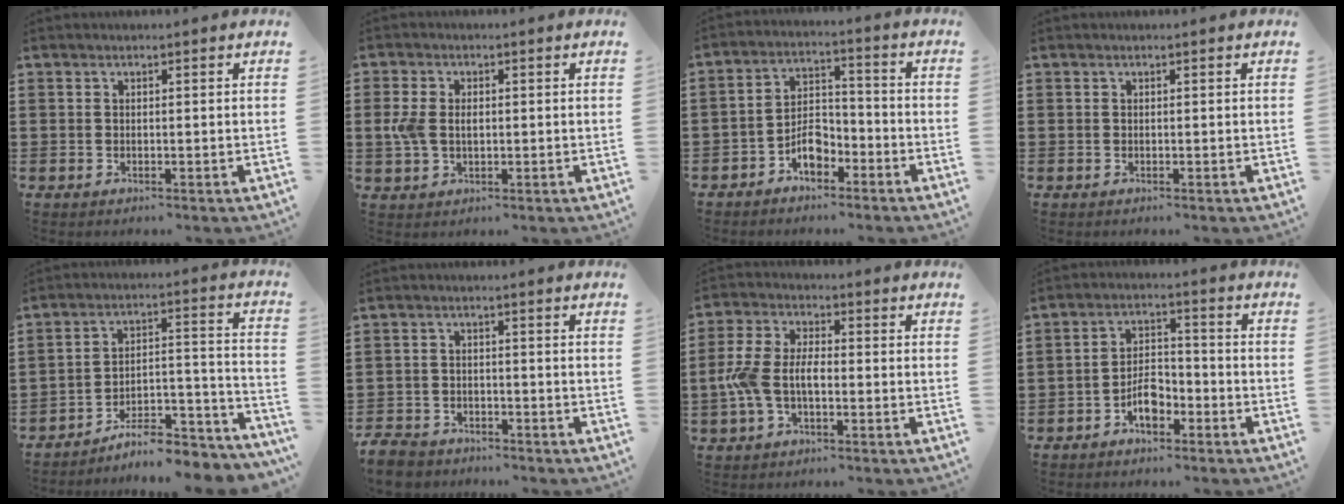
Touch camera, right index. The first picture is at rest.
{"total": 3.7, "force": [0.1, 2.5, 2.7], "torque": [-0.080, 0.002, -0.007]}
{"total": 5.7, "force": [-3.5, 3.1, 3.3], "torque": [-0.062, 0.014, -0.067]}
{"total": 0.0}
{"total": 7.6, "force": [-6.7, 1.4, 3.3], "torque": [-0.043, 0.009, -0.126]}
{"total": 3.9, "force": [-3.9, 0.7, 0.4], "torque": [-0.024, -0.001, -0.084]}
{"total": 7.0, "force": [-1.5, 3.9, 5.6], "torque": [-0.148, -0.004, -0.040]}
{"total": 5.4, "force": [-3.0, 2.7, 3.6], "torque": [-0.074, 0.008, -0.060]}